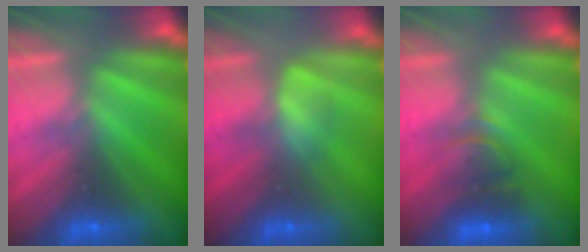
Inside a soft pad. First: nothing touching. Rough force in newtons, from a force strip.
{"total": 2.5}
{"total": 2.3}